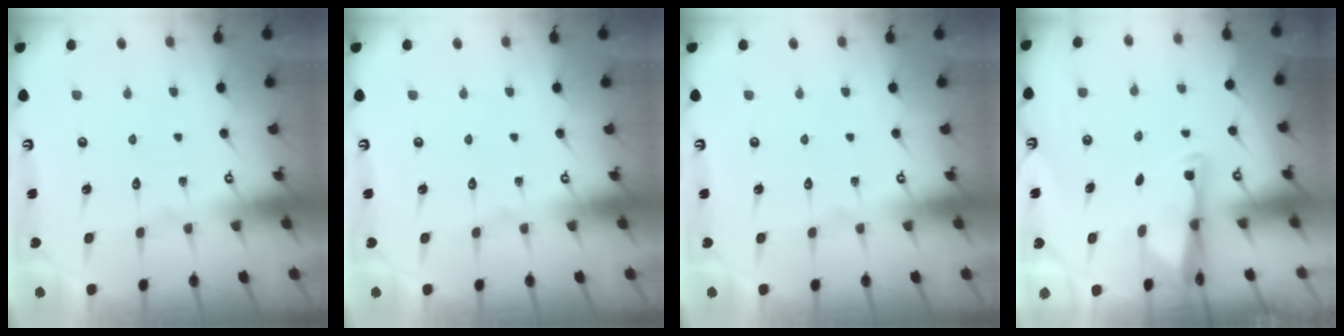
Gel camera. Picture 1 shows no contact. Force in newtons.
{"total": 0.0}
{"total": 0.0}
{"total": 2.6, "press": 2.6, "slide": 0.4}